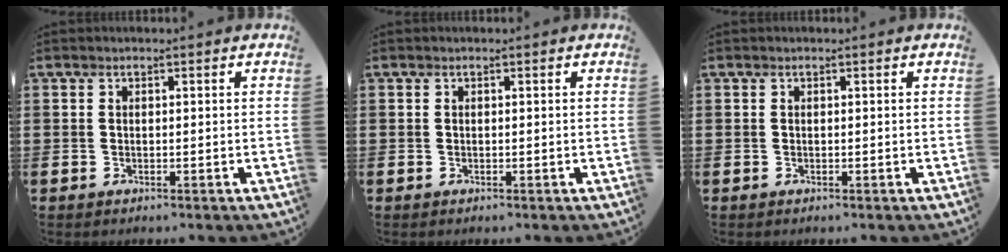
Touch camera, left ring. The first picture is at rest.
{"total": 0.0}
{"total": 0.0}